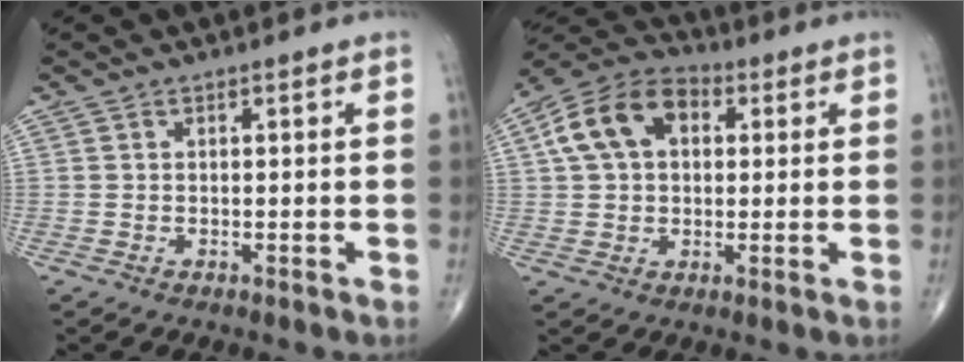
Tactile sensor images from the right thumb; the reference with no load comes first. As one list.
[{"total": 12.4, "force": [3.0, 8.4, 8.6], "torque": [-0.146, 0.024, 0.041]}]